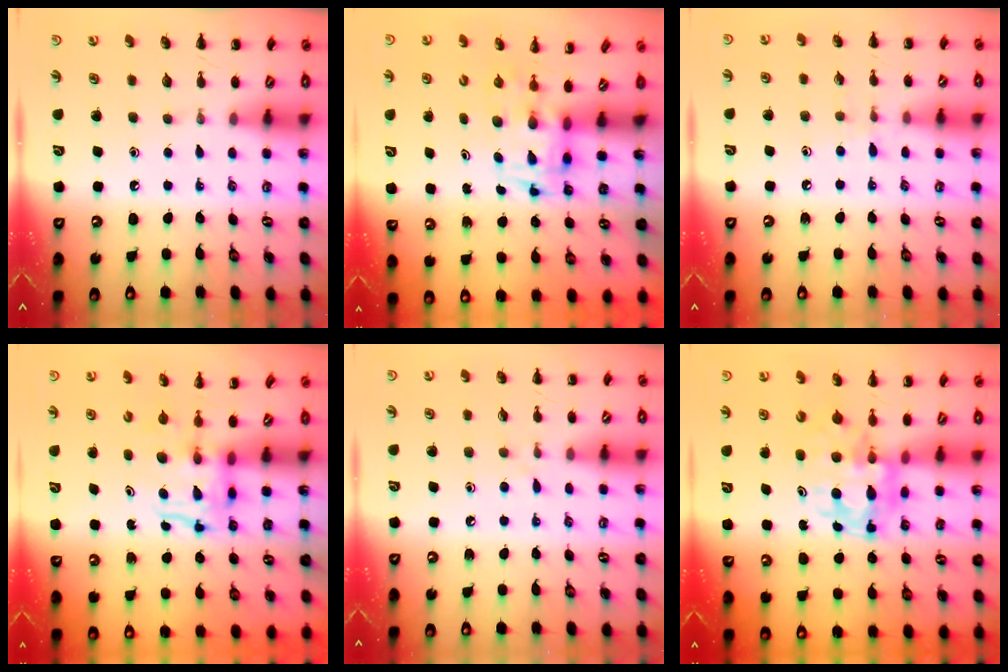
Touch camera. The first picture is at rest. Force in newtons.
{"total": 3.6, "press": 3.5, "slide": 0.6}
{"total": 6.2, "press": 5.9, "slide": 2.1}
{"total": 3.8, "press": 3.8, "slide": 0.4}
{"total": 5.3, "press": 4.9, "slide": 2.0}
{"total": 5.2, "press": 5.0, "slide": 1.3}